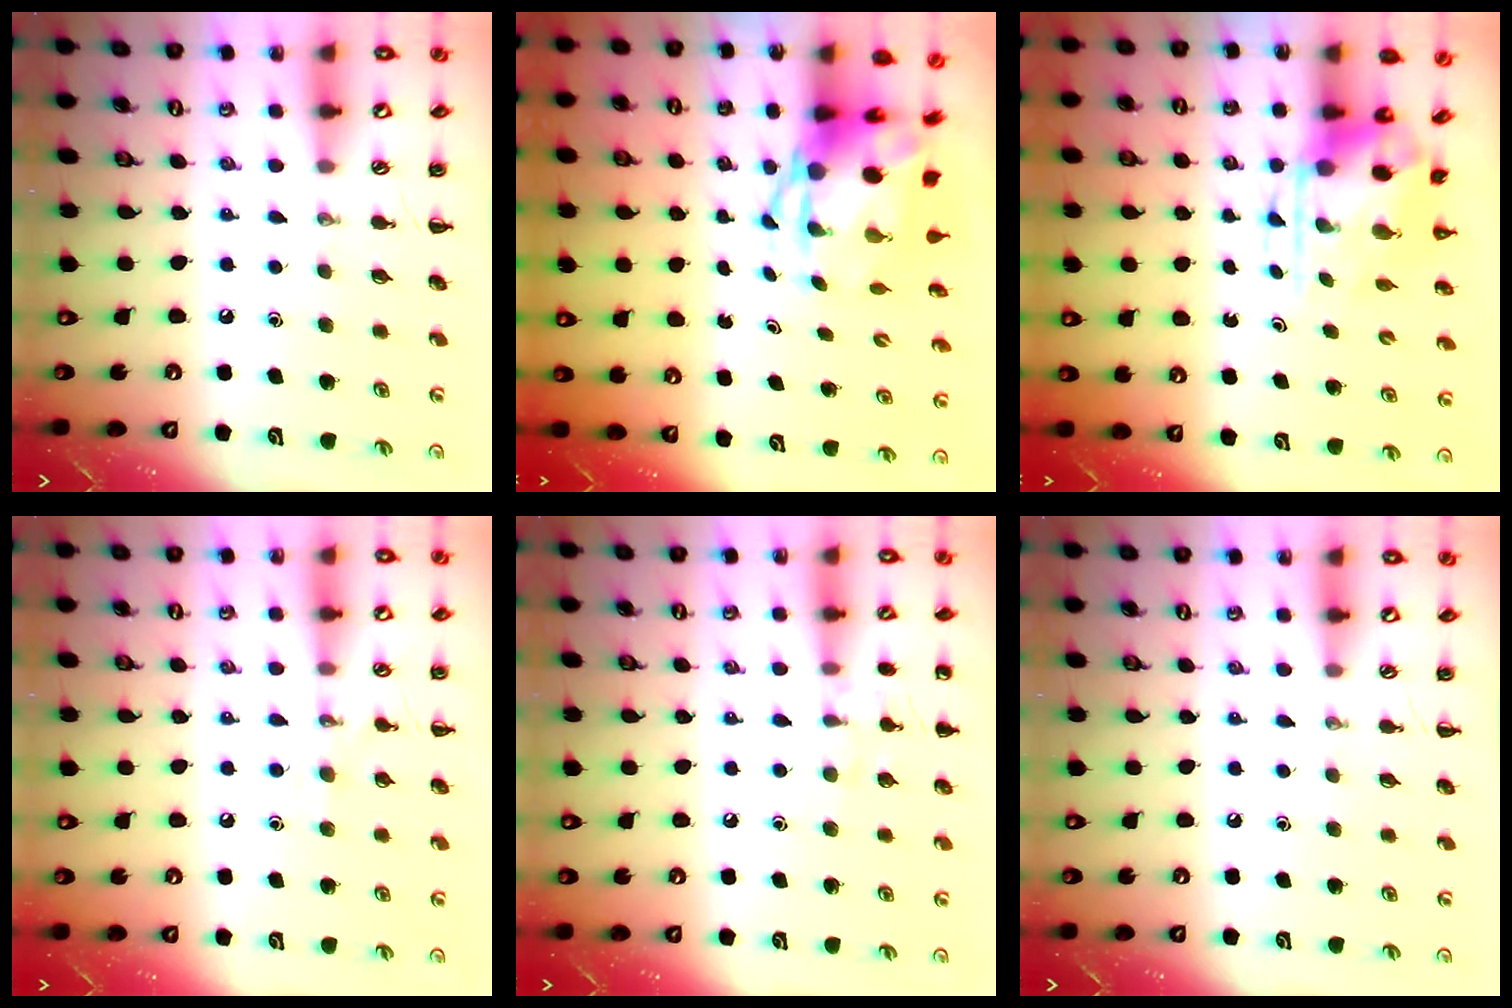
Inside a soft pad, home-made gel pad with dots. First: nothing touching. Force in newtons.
{"total": 5.2, "press": 5.0, "slide": 1.5}
{"total": 5.7, "press": 5.5, "slide": 1.3}
{"total": 6.5, "press": 6.3, "slide": 1.6}
{"total": 7.4, "press": 7.1, "slide": 2.1}
{"total": 0.0}